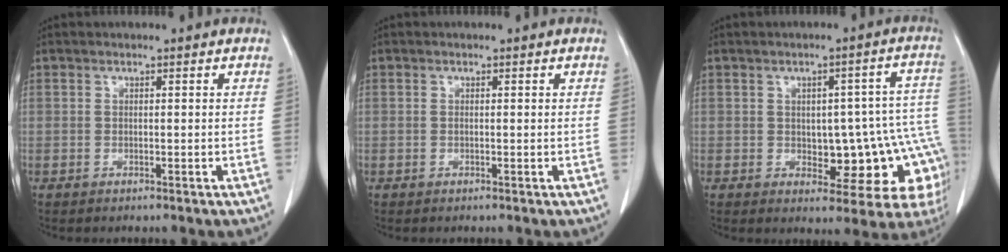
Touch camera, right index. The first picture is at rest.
{"total": 0.0}
{"total": 14.5, "force": [-2.9, 6.9, 12.5], "torque": [-0.086, 0.038, -0.021]}